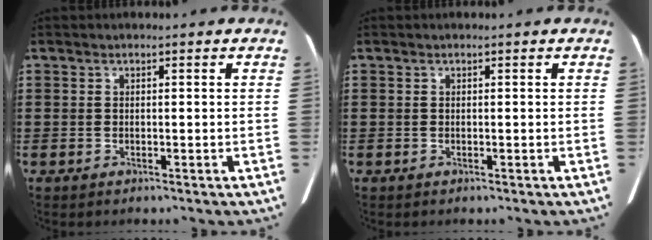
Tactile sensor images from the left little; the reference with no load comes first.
{"total": 0.0}